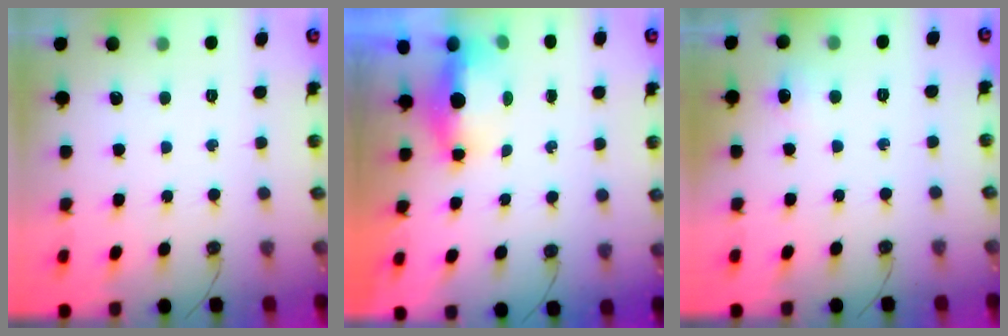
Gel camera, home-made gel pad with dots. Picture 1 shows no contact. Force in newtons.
{"total": 13.4, "press": 6.1, "slide": 11.9}
{"total": 5.7, "press": 5.7, "slide": 0.8}